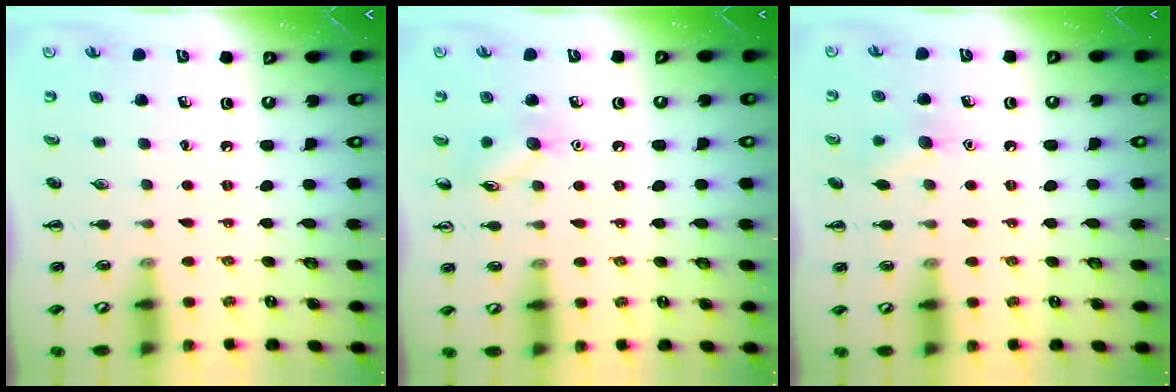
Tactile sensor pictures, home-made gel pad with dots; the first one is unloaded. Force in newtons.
{"total": 6.6, "press": 6.5, "slide": 1.2}
{"total": 6.7, "press": 6.6, "slide": 1.4}